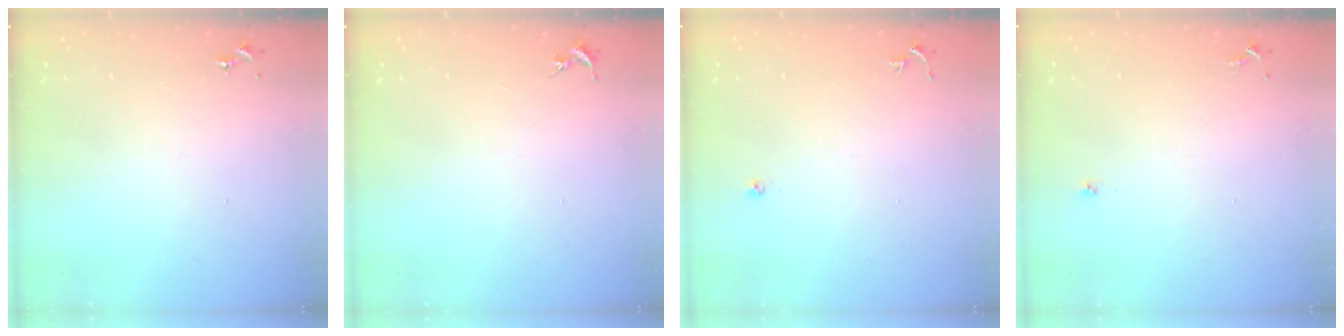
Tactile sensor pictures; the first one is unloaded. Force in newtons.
{"total": 0.0}
{"total": 4.7, "press": 4.7, "slide": 0.5}
{"total": 4.3, "press": 4.3, "slide": 0.4}